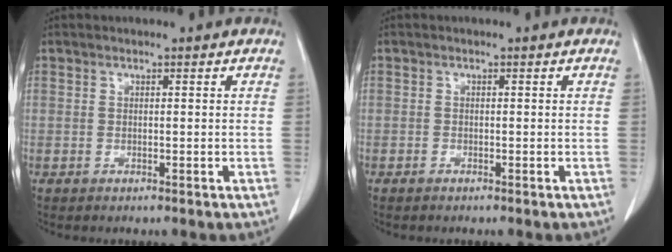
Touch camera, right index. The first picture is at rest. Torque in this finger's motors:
{"motor_torque": [0.01, 0.02, -0.04, 0.00]}